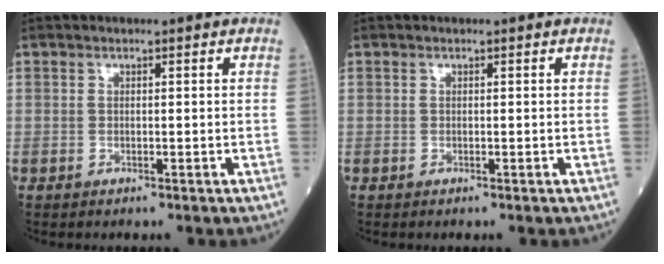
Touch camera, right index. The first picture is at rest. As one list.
[{"total": 0.0}]